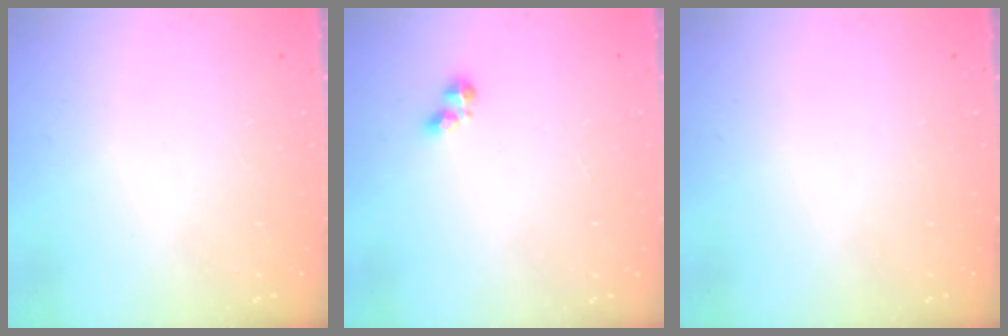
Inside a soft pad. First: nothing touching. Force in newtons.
{"total": 2.6, "press": 2.5, "slide": 0.5}
{"total": 0.0}